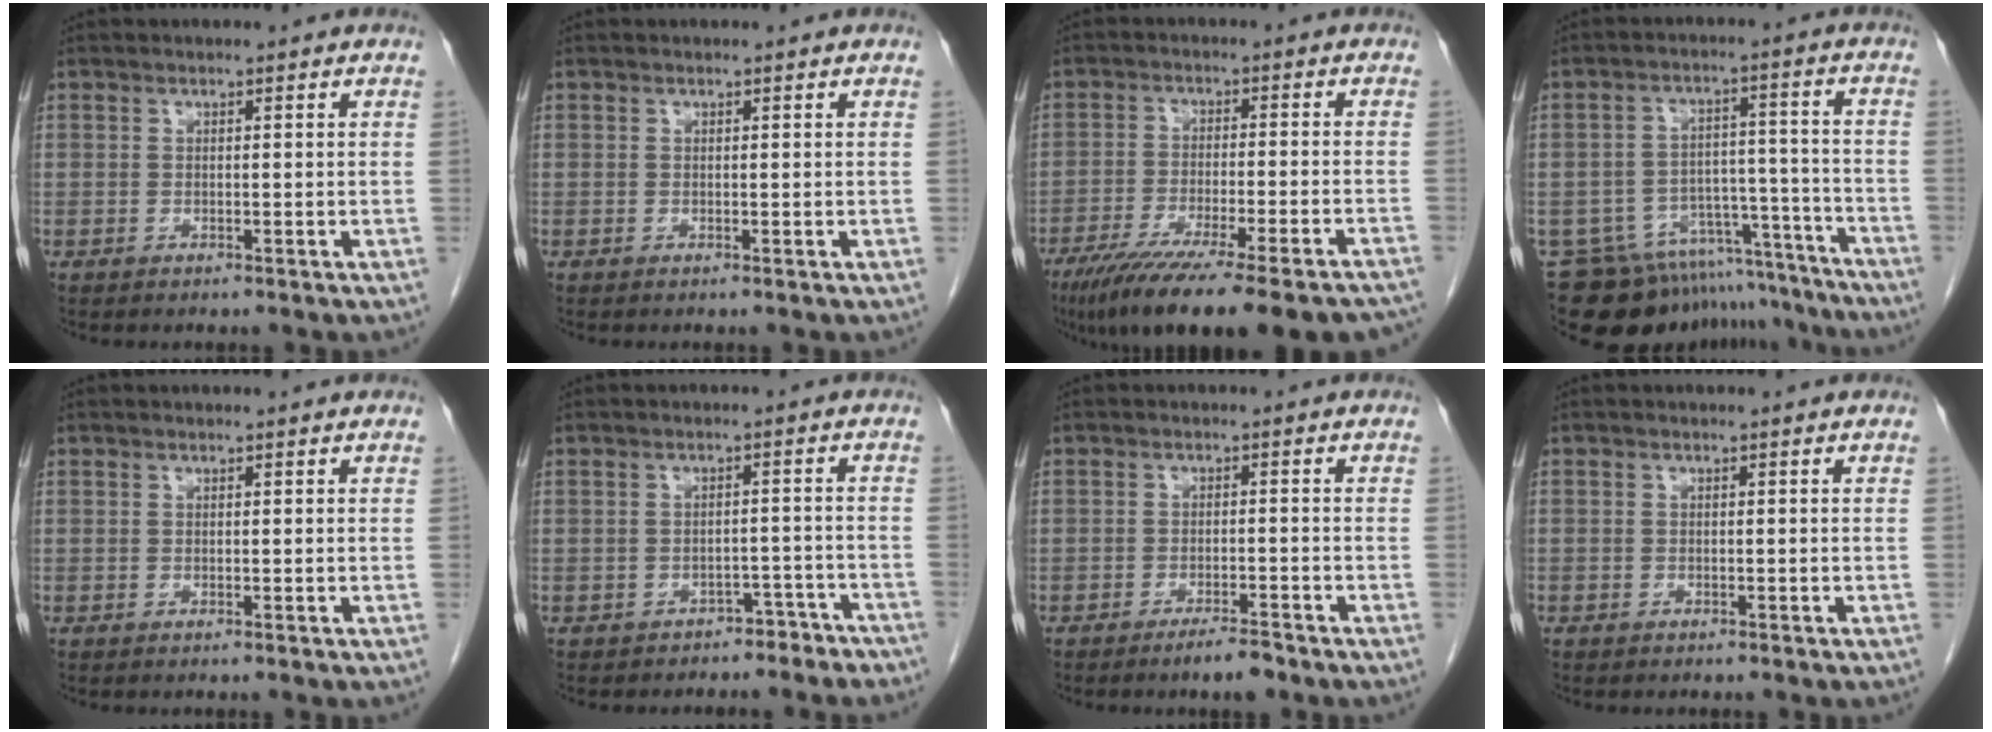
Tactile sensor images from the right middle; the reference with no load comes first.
{"total": 0.0}
{"total": 24.8, "force": [-20.4, 2.8, 13.8], "torque": [-0.158, -0.044, -0.281]}
{"total": 17.2, "force": [-15.5, 6.2, 4.2], "torque": [-0.063, 0.036, -0.211]}
{"total": 0.0}
{"total": 6.7, "force": [-5.6, 3.5, 1.1], "torque": [-0.005, 0.024, -0.058]}
{"total": 3.5, "force": [-2.7, 0.4, 2.1], "torque": [-0.036, -0.003, -0.042]}
{"total": 0.6, "force": [-0.5, 0.4, 0.1], "torque": [-0.011, 0.001, -0.008]}